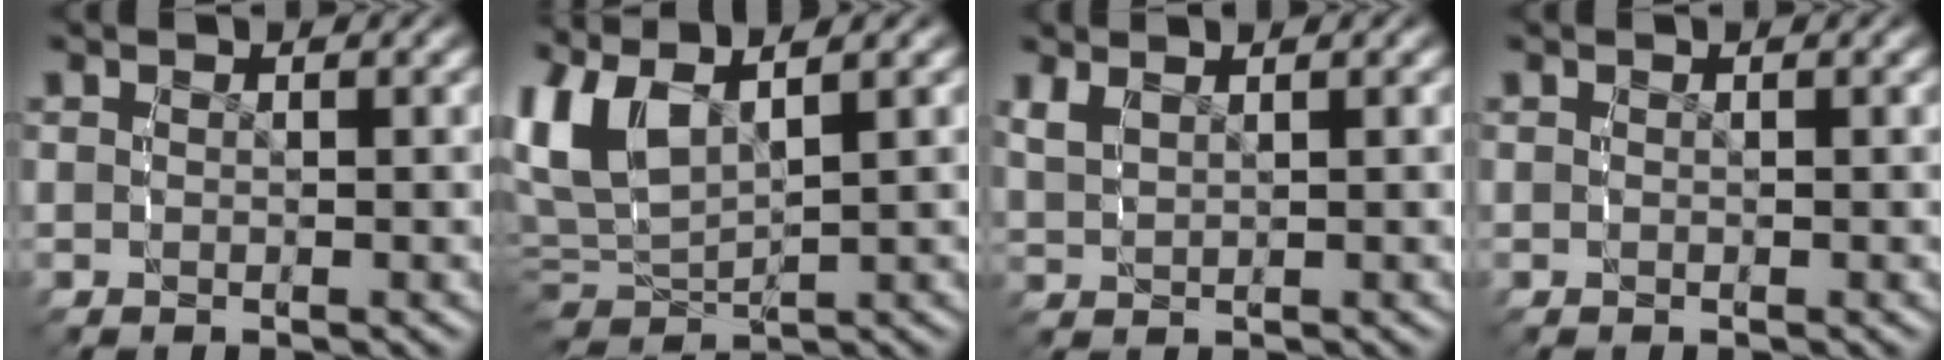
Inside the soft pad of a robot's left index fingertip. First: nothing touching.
{"total": 7.9, "force": [2.0, 5.8, 5.0], "torque": [-0.145, -0.009, 0.039]}
{"total": 1.5, "force": [1.0, 0.8, 0.7], "torque": [-0.021, 0.005, 0.026]}
{"total": 0.0}